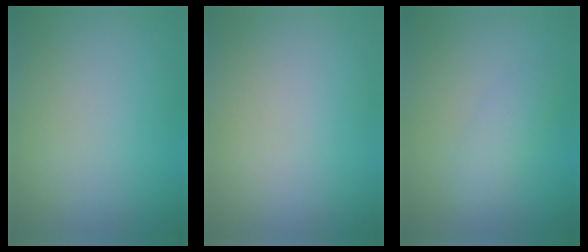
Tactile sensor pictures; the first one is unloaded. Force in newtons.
{"total": 0.0}
{"total": 1.7, "press": 1.7, "slide": 0.0}